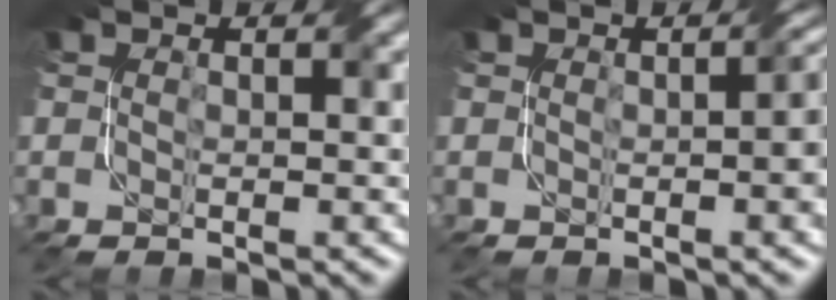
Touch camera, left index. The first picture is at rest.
{"total": 4.1, "force": [-0.1, 1.3, 3.9], "torque": [-0.034, 0.010, 0.000]}